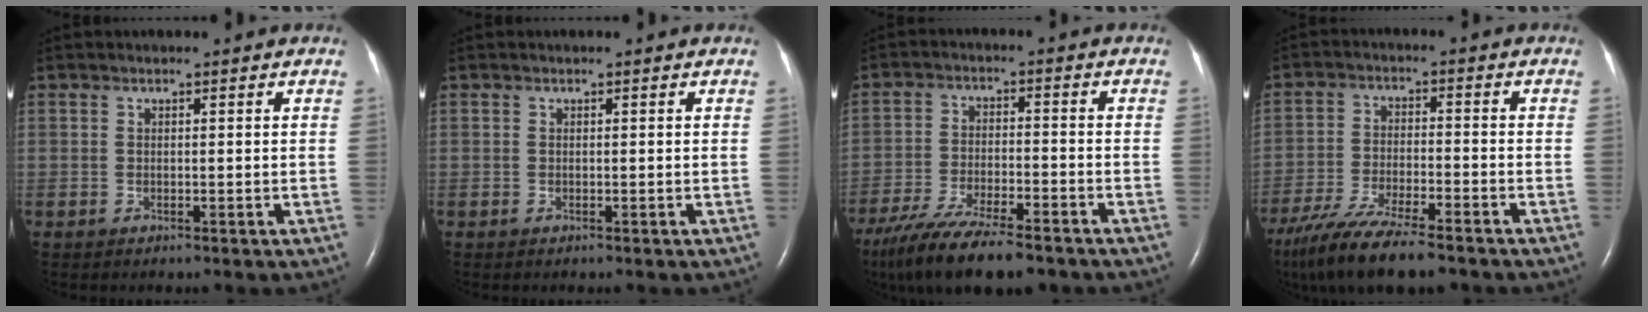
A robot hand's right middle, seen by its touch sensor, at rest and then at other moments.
{"total": 0.0}
{"total": 15.5, "force": [-12.4, 3.1, 8.9], "torque": [-0.170, -0.032, -0.205]}
{"total": 14.0, "force": [-11.2, 2.1, 8.1], "torque": [-0.160, -0.038, -0.191]}